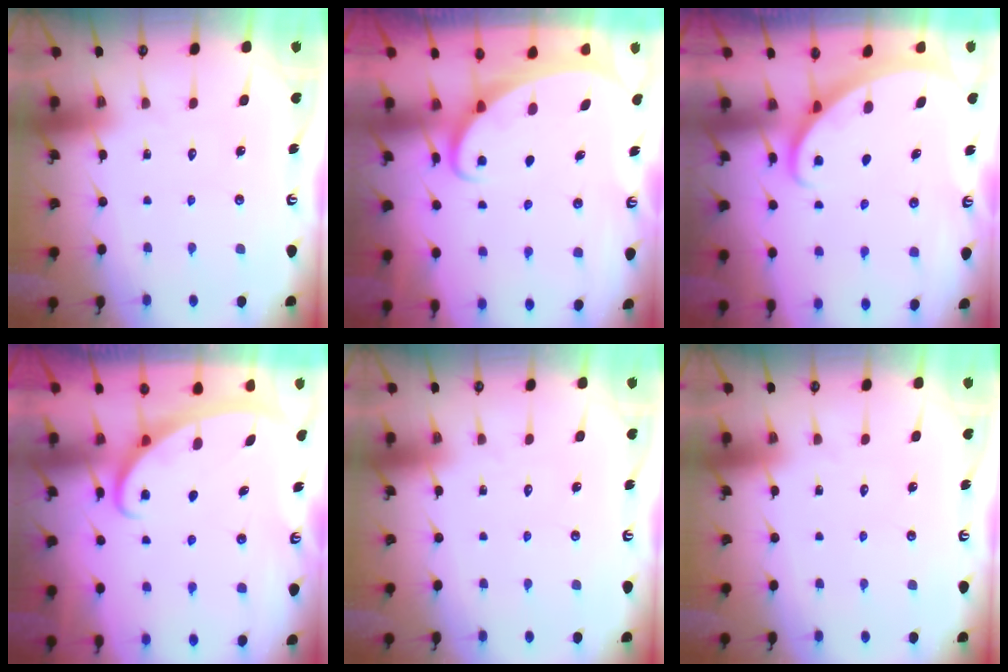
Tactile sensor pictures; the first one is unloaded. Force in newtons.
{"total": 2.0, "press": 2.0, "slide": 0.0}
{"total": 2.0, "press": 2.0, "slide": 0.2}
{"total": 2.6, "press": 2.6, "slide": 0.4}
{"total": 0.0}
{"total": 0.0}